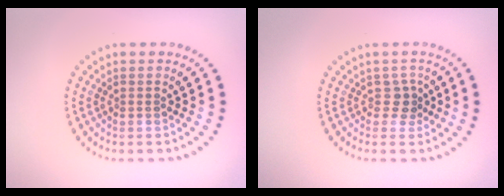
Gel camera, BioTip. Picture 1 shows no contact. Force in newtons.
{"total": 1.4, "press": 1.1, "slide": 0.9}